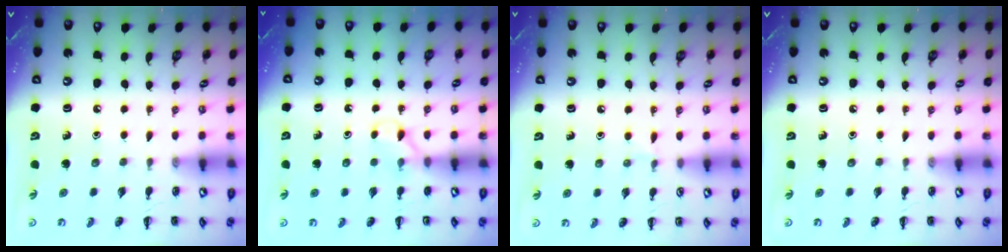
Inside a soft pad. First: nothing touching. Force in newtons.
{"total": 3.3, "press": 3.2, "slide": 1.0}
{"total": 4.0, "press": 3.7, "slide": 1.3}
{"total": 0.0}